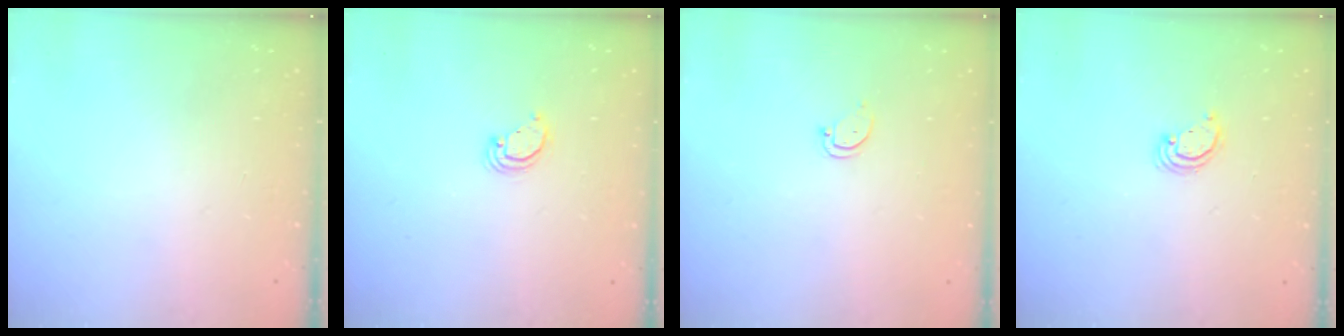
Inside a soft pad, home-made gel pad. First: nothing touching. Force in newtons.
{"total": 2.9, "press": 2.9, "slide": 0.1}
{"total": 3.1, "press": 3.1, "slide": 0.2}
{"total": 2.8, "press": 2.8, "slide": 0.2}